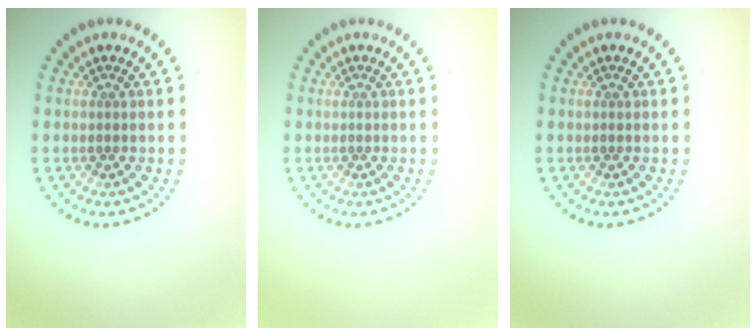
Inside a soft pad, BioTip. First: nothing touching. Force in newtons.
{"total": 0.0}
{"total": 0.0}